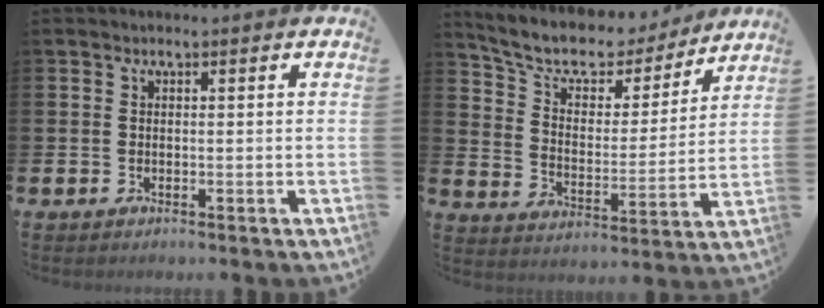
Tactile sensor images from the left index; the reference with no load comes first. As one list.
[{"total": 8.4, "force": [7.3, 3.3, 2.5], "torque": [-0.080, -0.048, 0.127]}]